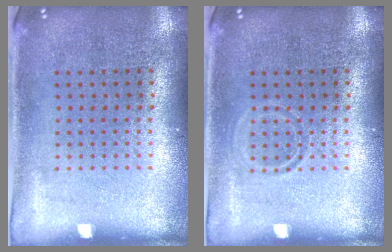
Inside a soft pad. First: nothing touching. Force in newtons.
{"total": 0.9, "press": 0.9, "slide": 0.2}